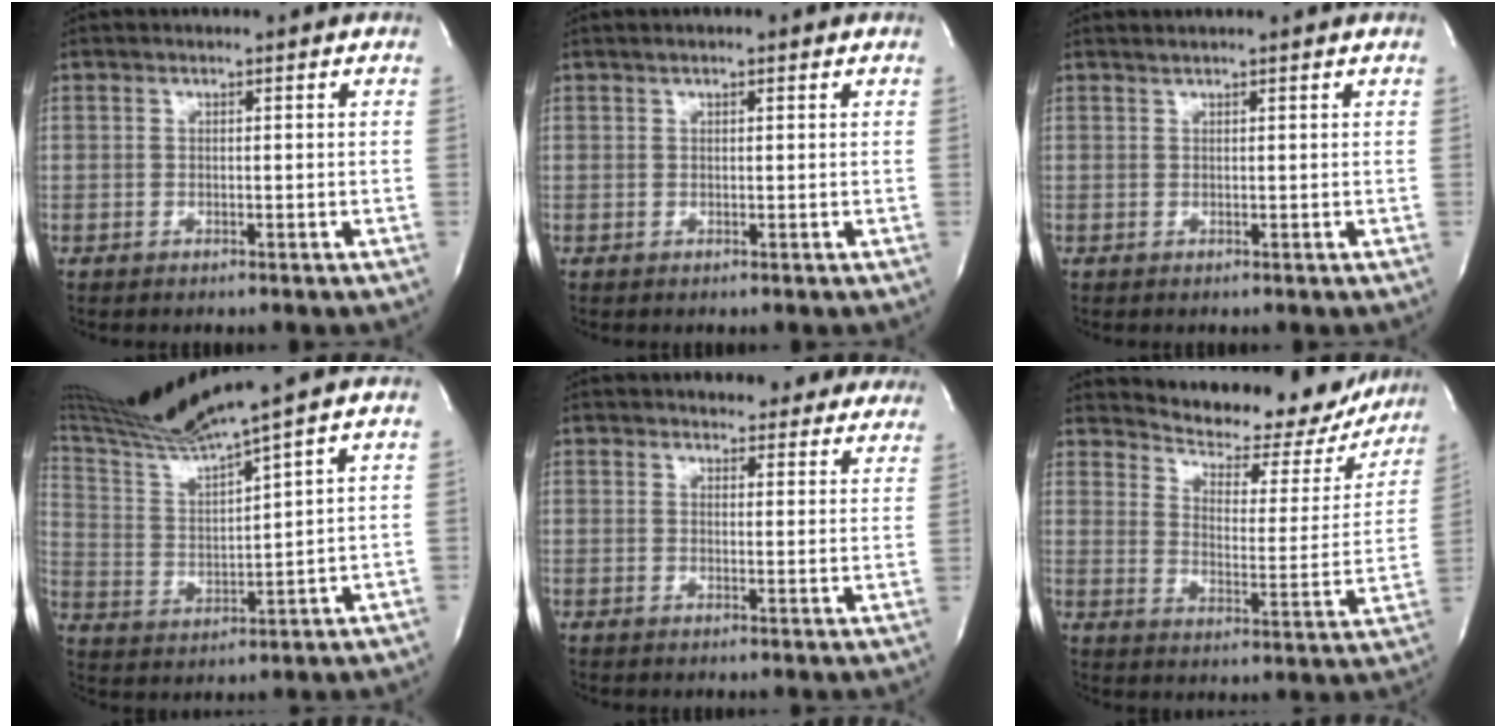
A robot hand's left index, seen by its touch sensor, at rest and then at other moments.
{"total": 1.2, "force": [0.6, 0.4, 1.0], "torque": [-0.021, 0.005, 0.005]}
{"total": 1.3, "force": [1.2, -0.4, 0.4], "torque": [-0.012, 0.008, 0.020]}
{"total": 11.2, "force": [9.7, -3.1, 4.8], "torque": [-0.099, -0.014, 0.190]}
{"total": 12.0, "force": [10.9, 3.8, 3.2], "torque": [-0.003, -0.008, 0.108]}
{"total": 20.0, "force": [18.1, 6.2, 5.8], "torque": [-0.076, -0.038, 0.223]}